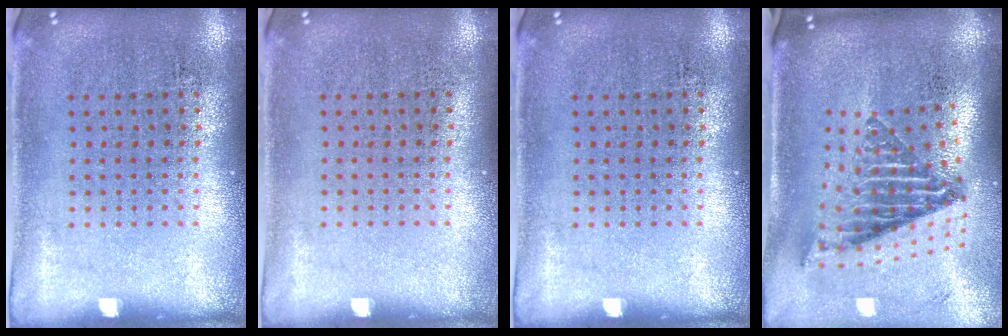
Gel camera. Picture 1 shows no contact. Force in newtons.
{"total": 0.0}
{"total": 0.0}
{"total": 2.6, "press": 1.6, "slide": 2.0}